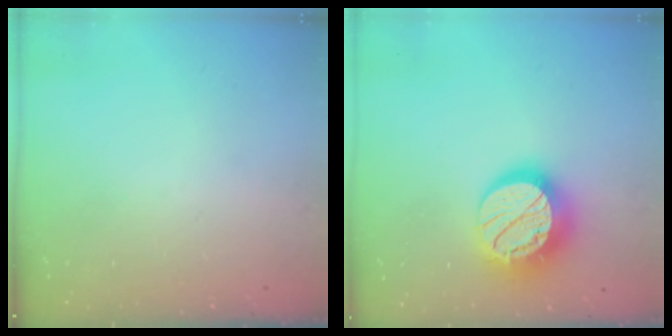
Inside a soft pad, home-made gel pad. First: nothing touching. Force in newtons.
{"total": 19.7, "press": 19.7, "slide": 1.3}